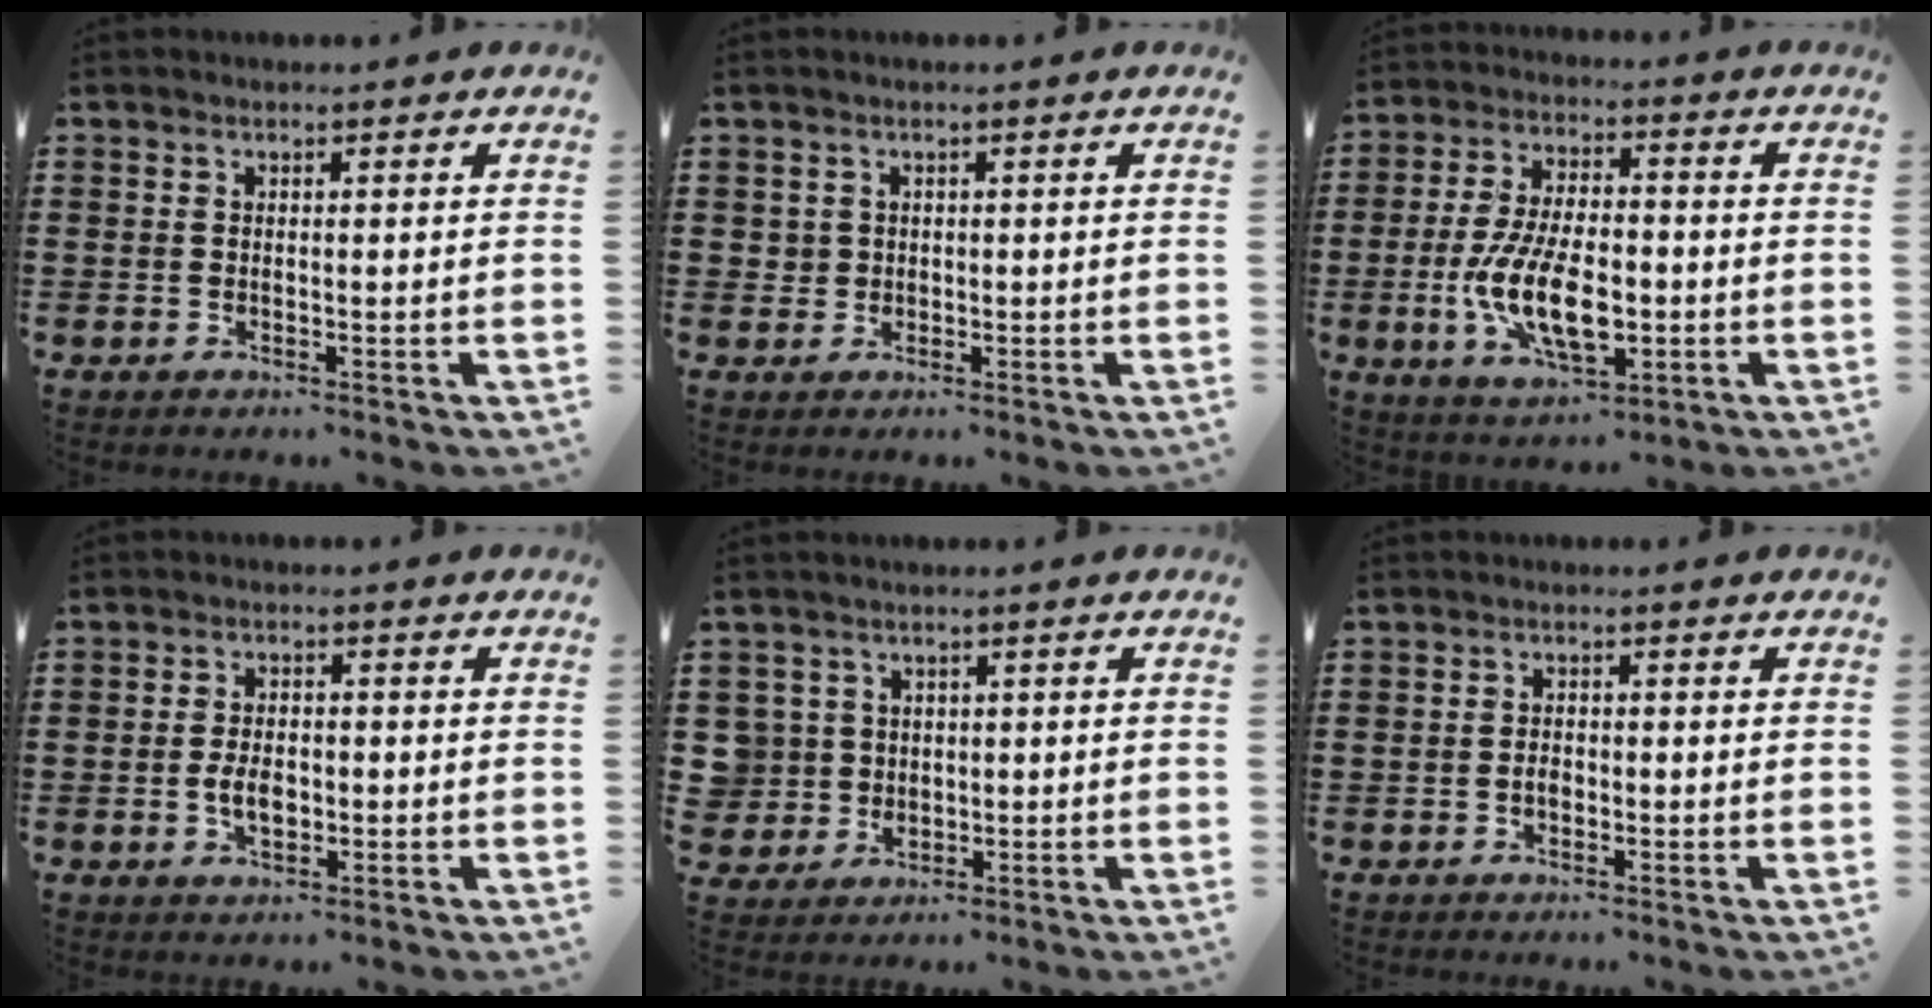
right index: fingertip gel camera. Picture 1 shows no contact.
{"total": 1.3, "force": [0.4, 1.2, 0.2], "torque": [-0.006, 0.008, 0.007]}
{"total": 11.6, "force": [-2.9, 5.3, 9.9], "torque": [-0.219, -0.009, -0.052]}
{"total": 3.7, "force": [-0.7, 2.1, 3.0], "torque": [-0.065, -0.002, -0.012]}
{"total": 3.7, "force": [0.3, 3.7, 0.3], "torque": [-0.033, 0.011, 0.002]}
{"total": 1.4, "force": [-0.5, 0.8, 1.1], "torque": [-0.023, -0.002, -0.008]}